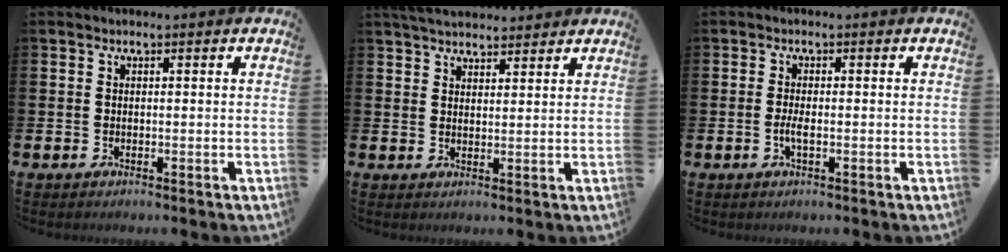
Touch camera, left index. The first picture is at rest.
{"total": 4.1, "force": [4.0, 1.0, 0.6], "torque": [-0.014, -0.016, 0.072]}
{"total": 1.7, "force": [-0.5, 0.5, 1.6], "torque": [-0.032, 0.002, -0.009]}